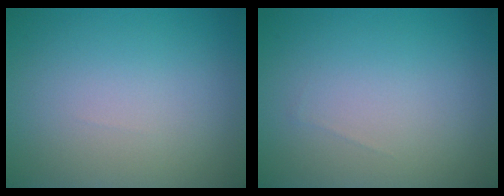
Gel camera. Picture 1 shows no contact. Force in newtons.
{"total": 0.0}